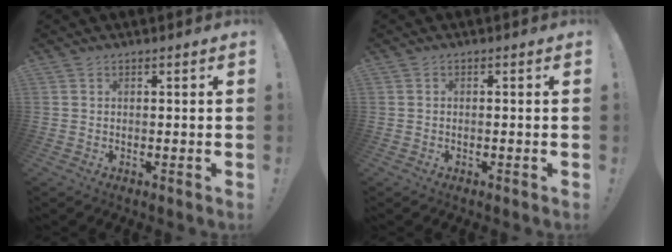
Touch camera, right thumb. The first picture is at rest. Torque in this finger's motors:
{"motor_torque": [-0.07, -0.35, -0.23, 0.32, -0.06]}